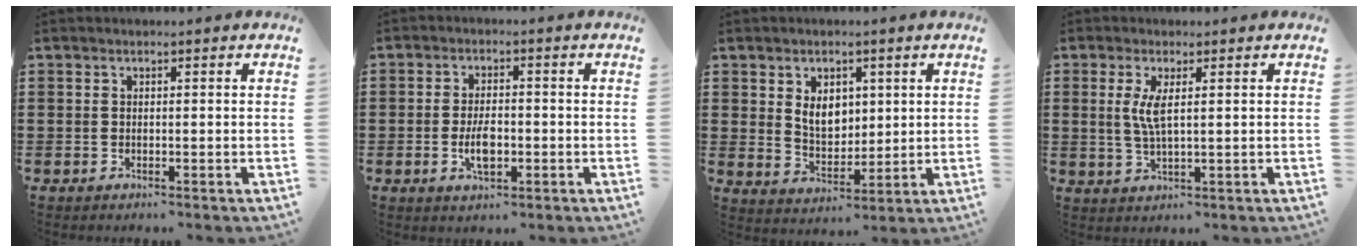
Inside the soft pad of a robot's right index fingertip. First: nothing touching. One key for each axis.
{"total": 4.6, "fx": -1.0, "fy": 2.1, "fz": 4.0, "tx": -0.084, "ty": -0.001, "tz": -0.020}
{"total": 5.6, "fx": 1.7, "fy": 4.1, "fz": 3.5, "tx": -0.057, "ty": 0.002, "tz": 0.026}
{"total": 4.1, "fx": 1.0, "fy": 0.8, "fz": 3.9, "tx": -0.087, "ty": -0.003, "tz": 0.013}